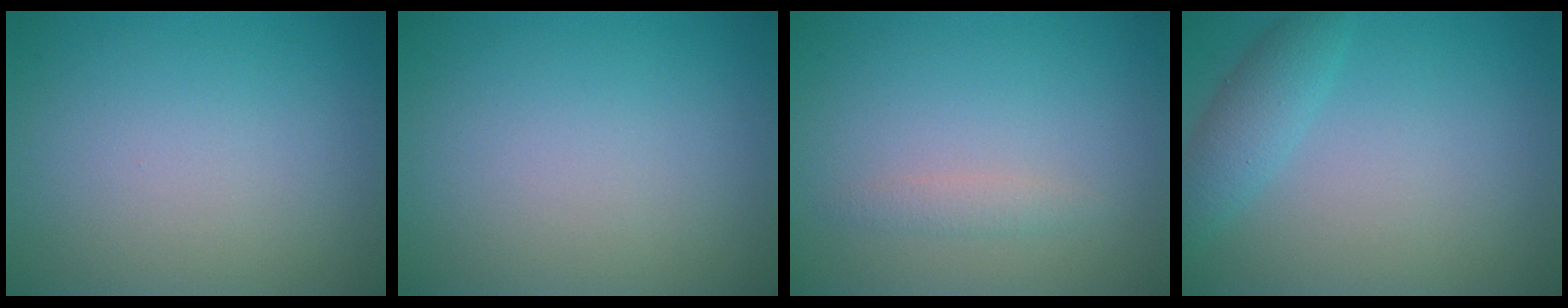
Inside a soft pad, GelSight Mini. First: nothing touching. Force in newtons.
{"total": 0.0}
{"total": 1.1, "press": 1.1, "slide": 0.0}
{"total": 2.6, "press": 2.6, "slide": 0.1}